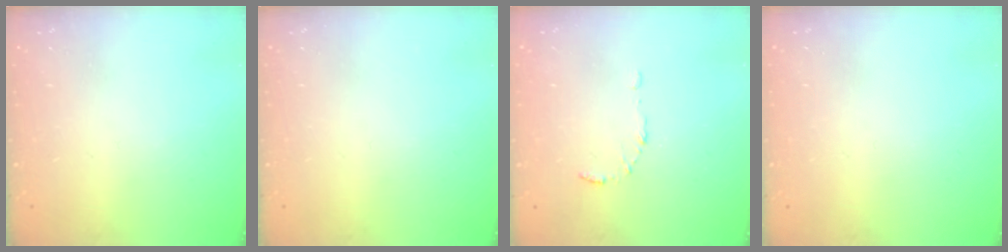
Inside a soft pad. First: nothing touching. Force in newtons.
{"total": 0.0}
{"total": 4.9, "press": 4.9, "slide": 0.4}
{"total": 0.0}